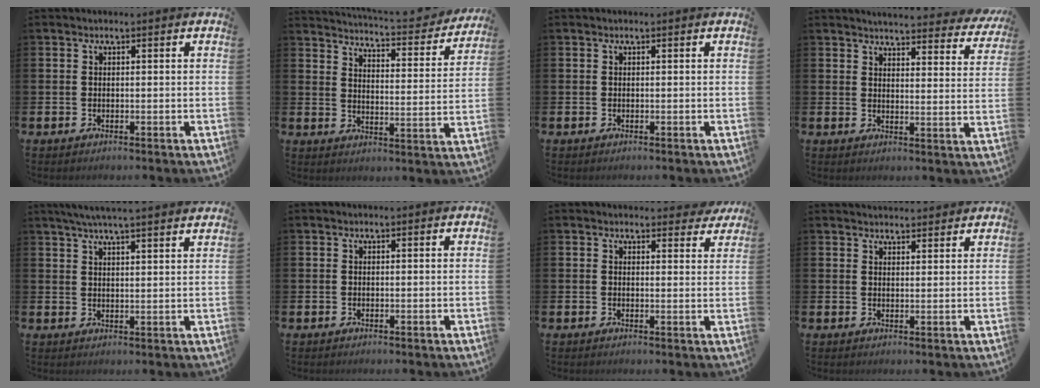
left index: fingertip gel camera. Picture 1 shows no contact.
{"total": 4.5, "force": [4.4, 0.2, 0.9], "torque": [-0.028, -0.049, 0.066]}
{"total": 0.0}
{"total": 4.1, "force": [4.0, 0.4, 0.6], "torque": [-0.021, -0.035, 0.067]}
{"total": 4.9, "force": [4.6, -0.3, 1.7], "torque": [-0.044, -0.014, 0.082]}
{"total": 0.0}
{"total": 2.3, "force": [2.1, 0.7, 0.1], "torque": [0.010, -0.010, 0.035]}
{"total": 2.8, "force": [2.7, 0.6, 0.0], "torque": [0.001, -0.013, 0.048]}